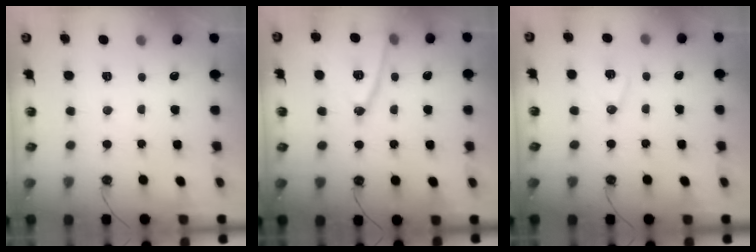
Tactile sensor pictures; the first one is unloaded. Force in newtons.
{"total": 14.2, "press": 13.8, "slide": 3.5}
{"total": 8.4, "press": 8.0, "slide": 2.6}